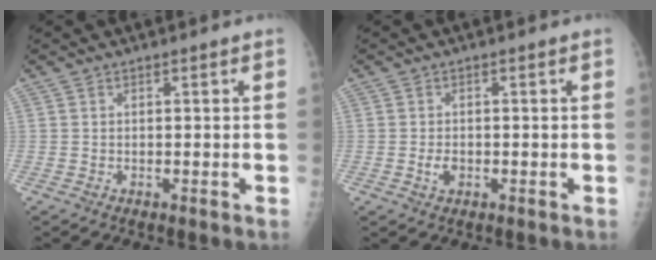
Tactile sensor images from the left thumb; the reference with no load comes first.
{"total": 2.0, "force": [-0.5, 1.4, 1.4], "torque": [-0.023, 0.001, -0.008]}